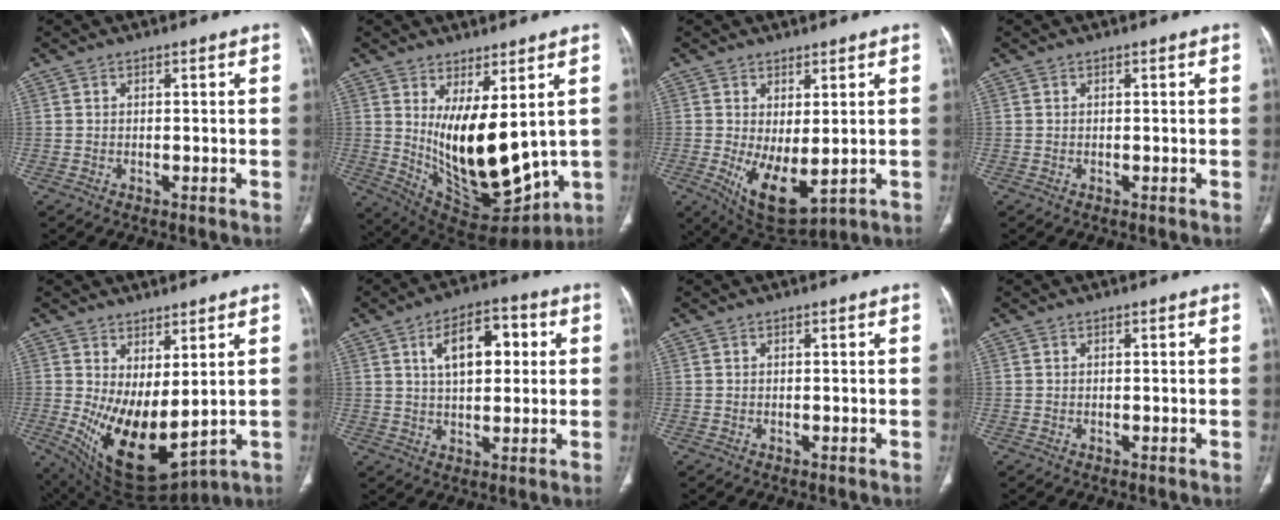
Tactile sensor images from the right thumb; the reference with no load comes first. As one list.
[{"total": 17.3, "force": [3.0, 7.8, 15.2], "torque": [-0.226, -0.053, 0.081]}, {"total": 9.5, "force": [-1.0, 4.4, 8.3], "torque": [-0.136, -0.020, 0.006]}, {"total": 0.0}, {"total": 14.1, "force": [0.7, 6.6, 12.5], "torque": [-0.212, -0.032, 0.043]}, {"total": 10.9, "force": [3.0, 5.8, 8.6], "torque": [-0.112, 0.009, 0.045]}, {"total": 0.0}, {"total": 0.0}]